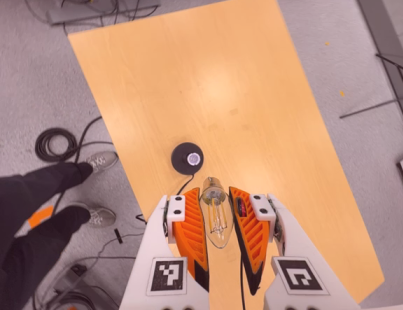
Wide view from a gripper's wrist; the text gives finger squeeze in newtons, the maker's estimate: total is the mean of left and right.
{"total": 16.4, "left": 16.5, "right": 16.4}